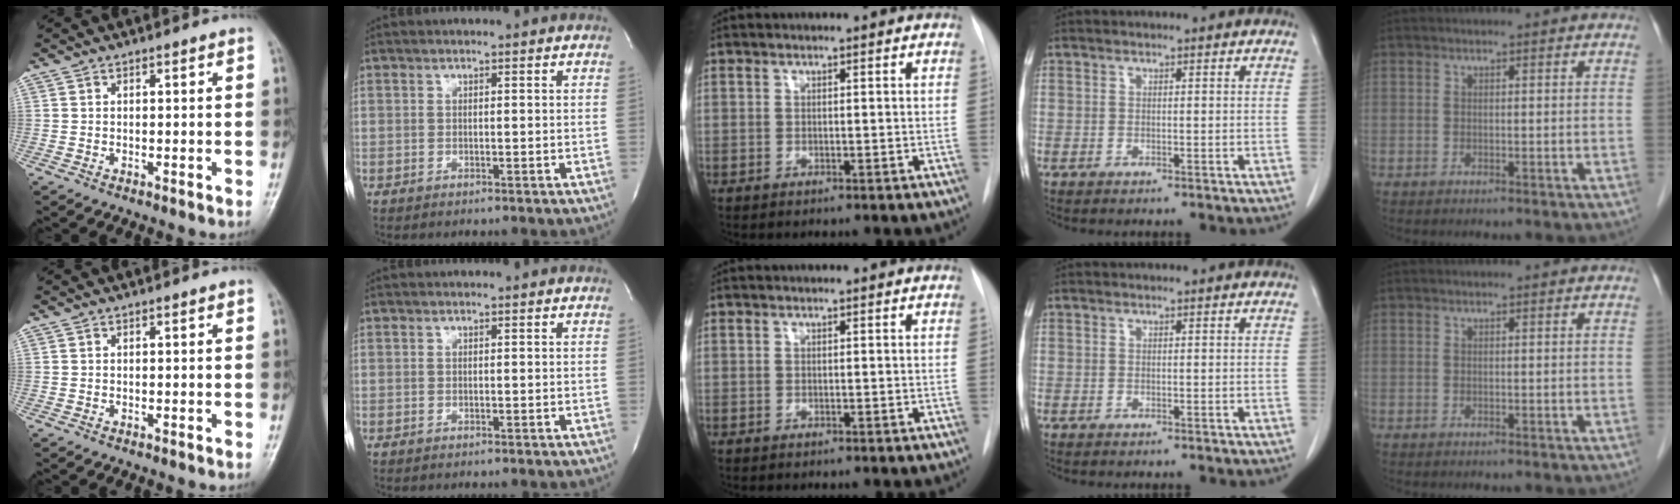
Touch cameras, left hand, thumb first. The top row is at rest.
{}